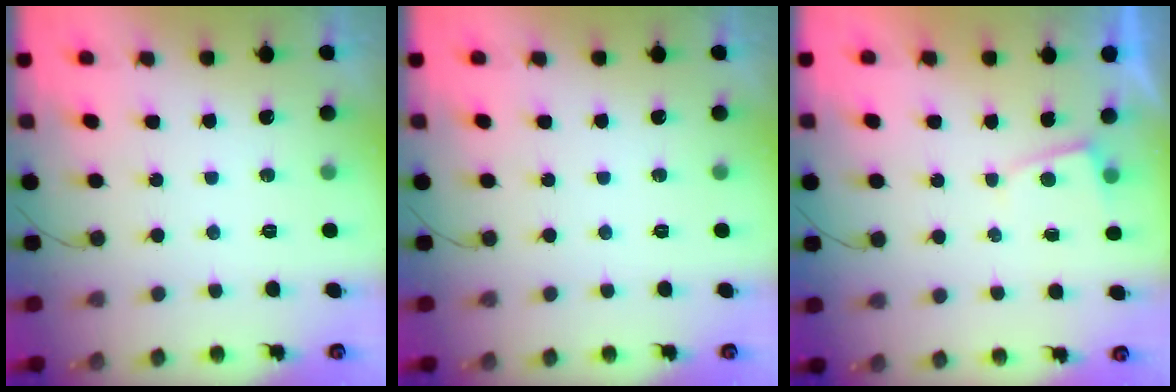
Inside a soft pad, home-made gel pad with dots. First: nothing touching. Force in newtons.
{"total": 0.0}
{"total": 1.6, "press": 1.5, "slide": 0.2}